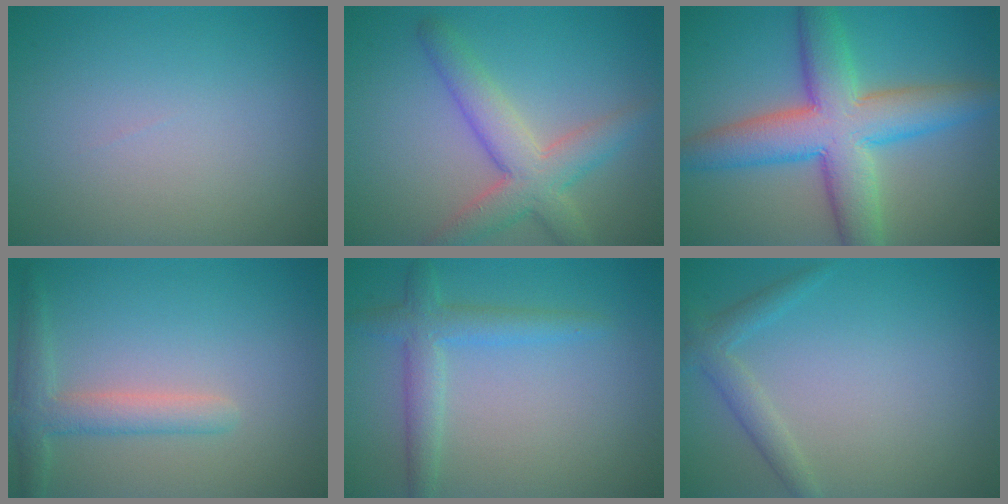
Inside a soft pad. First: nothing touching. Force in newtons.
{"total": 5.3, "press": 5.3, "slide": 0.2}
{"total": 9.1, "press": 9.1, "slide": 0.7}
{"total": 3.0, "press": 3.0, "slide": 0.2}
{"total": 3.1, "press": 3.1, "slide": 0.2}
{"total": 2.0, "press": 2.0, "slide": 0.1}